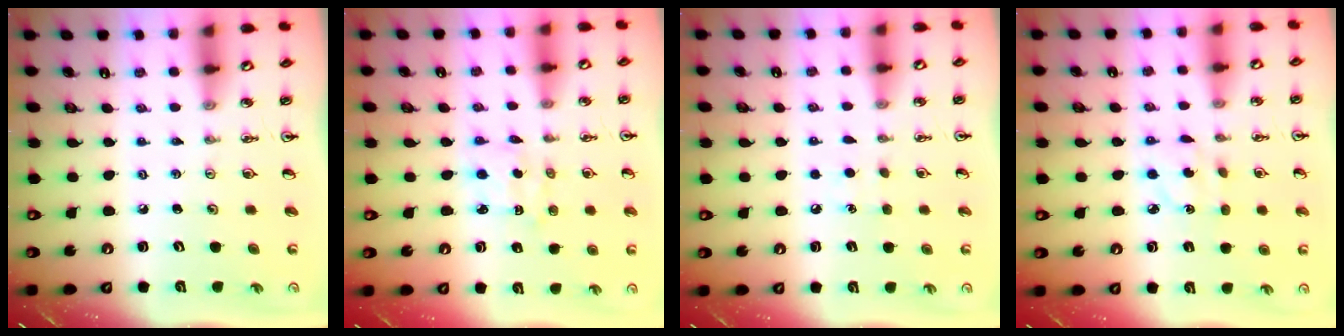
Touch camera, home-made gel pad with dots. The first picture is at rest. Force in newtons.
{"total": 2.3, "press": 2.3, "slide": 0.4}
{"total": 5.5, "press": 5.4, "slide": 0.5}
{"total": 3.9, "press": 3.8, "slide": 1.0}